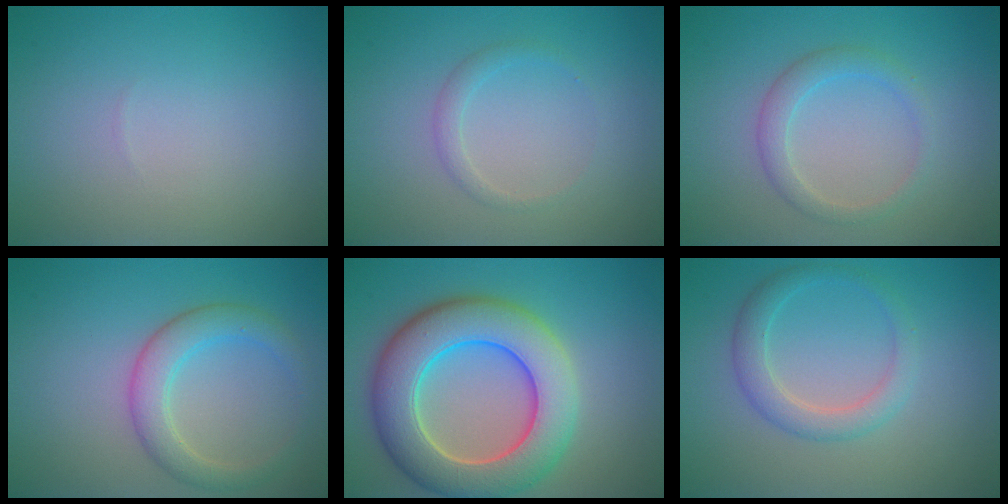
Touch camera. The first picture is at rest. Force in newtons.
{"total": 1.2, "press": 1.2, "slide": 0.1}
{"total": 2.2, "press": 2.2, "slide": 0.1}
{"total": 3.6, "press": 3.6, "slide": 0.3}
{"total": 9.8, "press": 9.8, "slide": 0.5}
{"total": 2.7, "press": 2.7, "slide": 0.1}